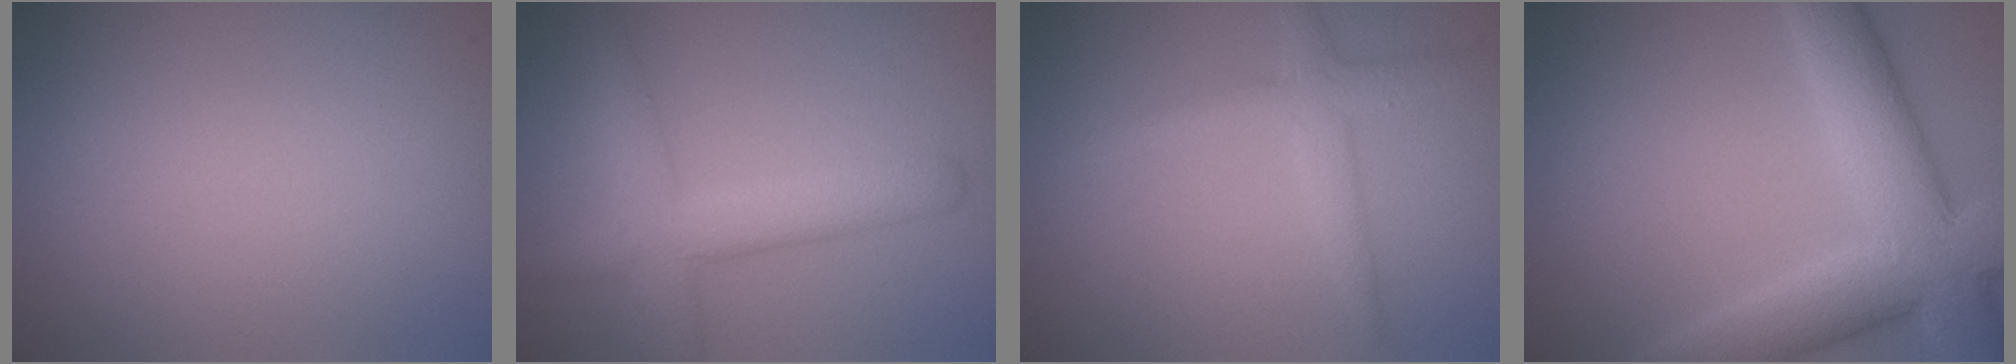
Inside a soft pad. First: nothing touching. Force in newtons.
{"total": 4.3, "press": 4.3, "slide": 0.2}
{"total": 2.5, "press": 2.5, "slide": 0.1}
{"total": 9.4, "press": 9.4, "slide": 1.0}